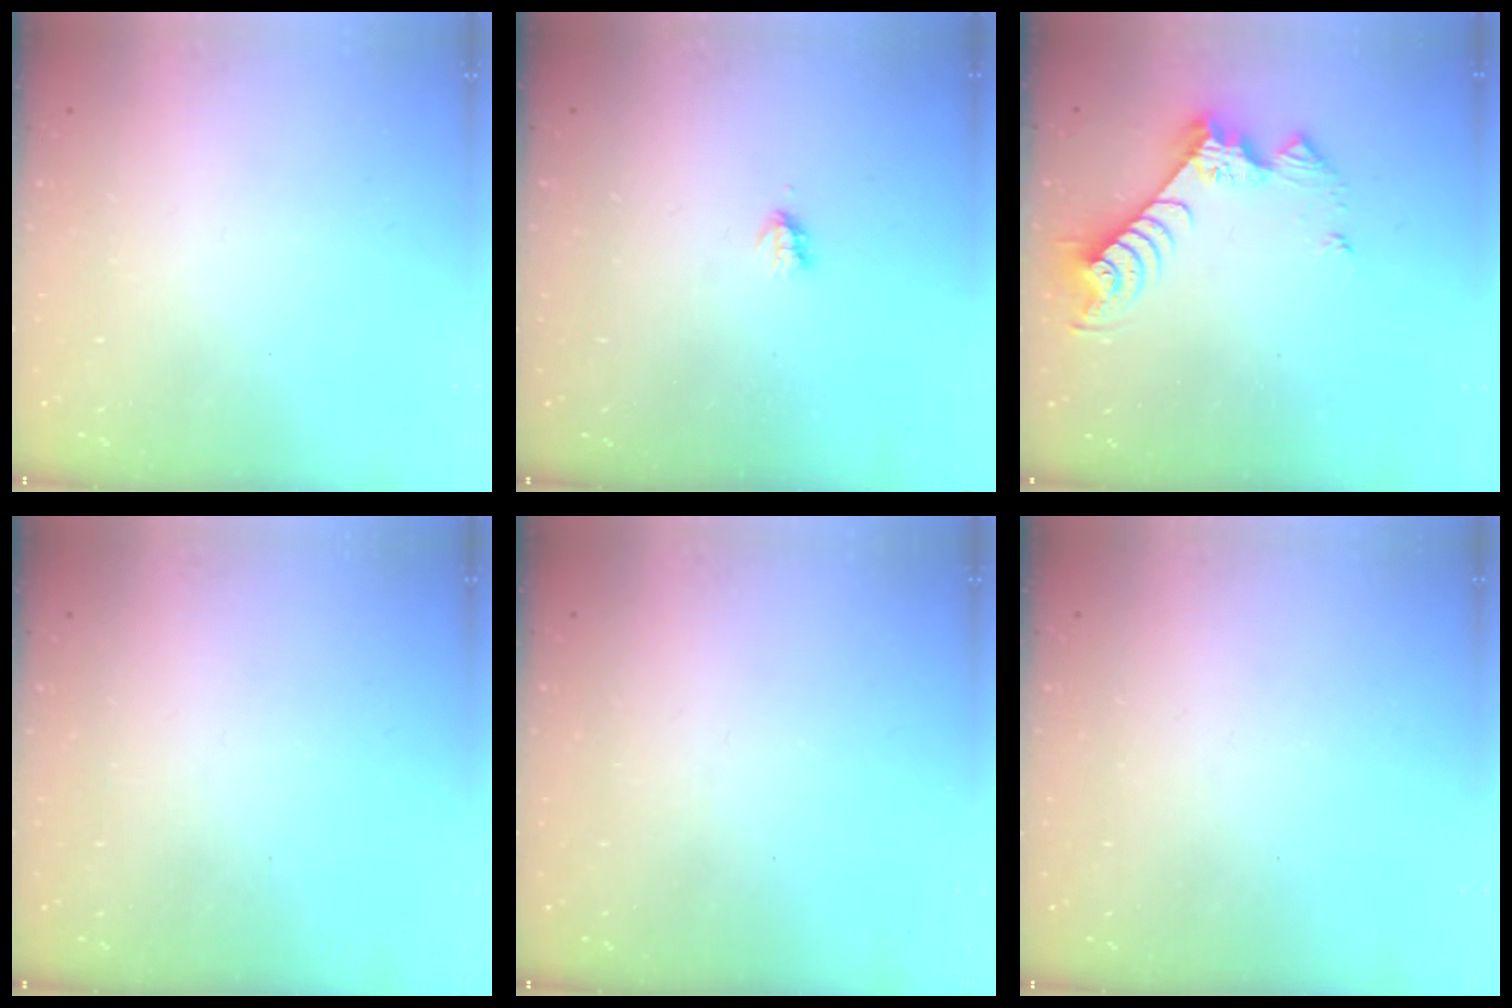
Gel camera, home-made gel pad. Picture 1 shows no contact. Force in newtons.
{"total": 1.9, "press": 1.8, "slide": 0.4}
{"total": 10.0, "press": 9.9, "slide": 0.5}
{"total": 0.0}
{"total": 0.0}
{"total": 0.0}